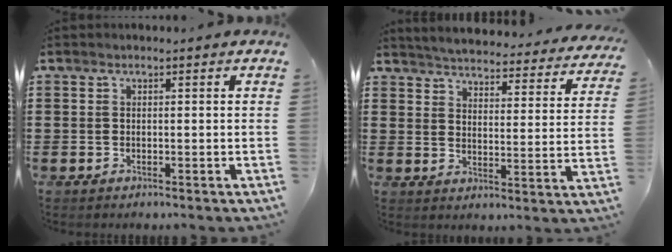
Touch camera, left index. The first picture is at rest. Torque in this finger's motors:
{"motor_torque": [1.11, -1.03, 0.16, 0.08]}